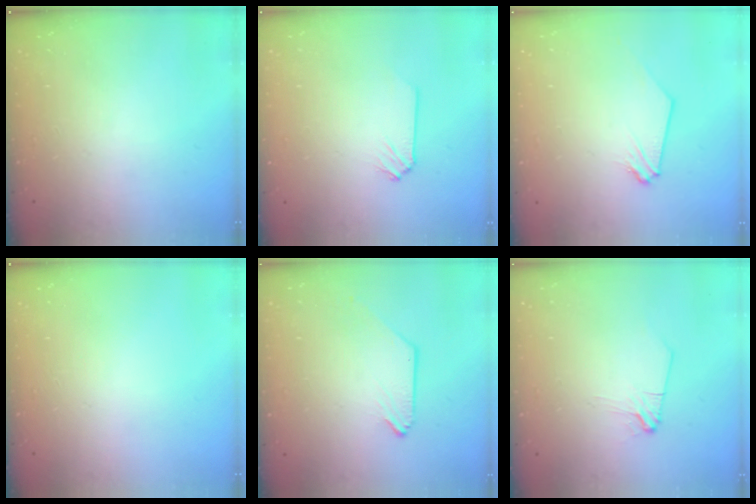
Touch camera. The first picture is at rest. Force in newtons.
{"total": 0.0}
{"total": 0.0}
{"total": 0.0}
{"total": 0.0}
{"total": 2.5, "press": 2.5, "slide": 0.5}